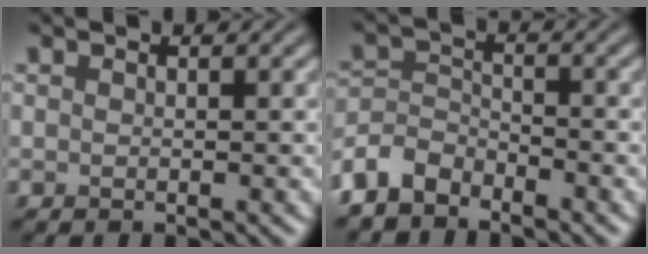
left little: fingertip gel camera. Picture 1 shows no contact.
{"total": 3.8, "force": [-3.3, 1.7, 0.9], "torque": [-0.017, 0.001, -0.078]}